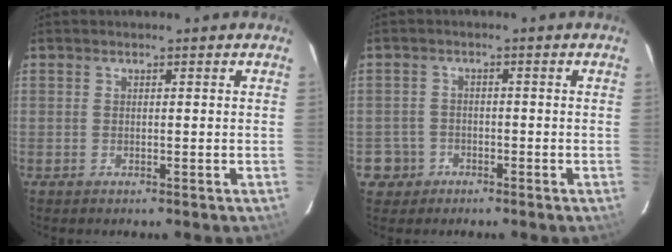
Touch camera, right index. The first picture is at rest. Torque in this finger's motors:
{"motor_torque": [-0.57, 0.03, -1.05, -0.21]}